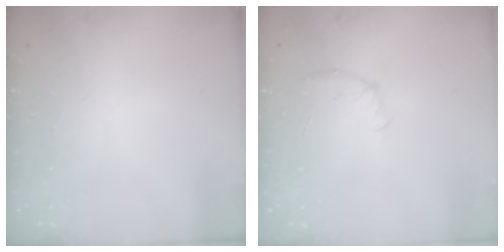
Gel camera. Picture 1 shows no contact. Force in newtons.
{"total": 5.5, "press": 5.3, "slide": 1.4}